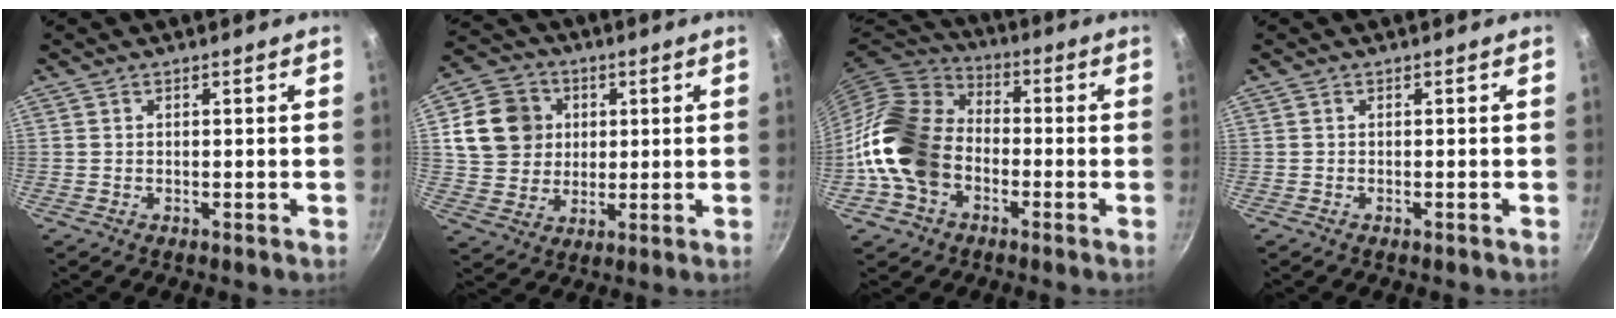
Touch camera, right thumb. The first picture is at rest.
{"total": 12.5, "force": [3.0, 11.1, 5.1], "torque": [-0.067, 0.005, 0.053]}
{"total": 17.4, "force": [-4.3, 12.9, 10.9], "torque": [-0.188, 0.048, -0.100]}
{"total": 0.0}